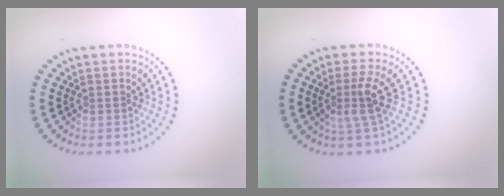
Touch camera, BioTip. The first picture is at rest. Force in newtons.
{"total": 2.9, "press": 2.1, "slide": 2.0}